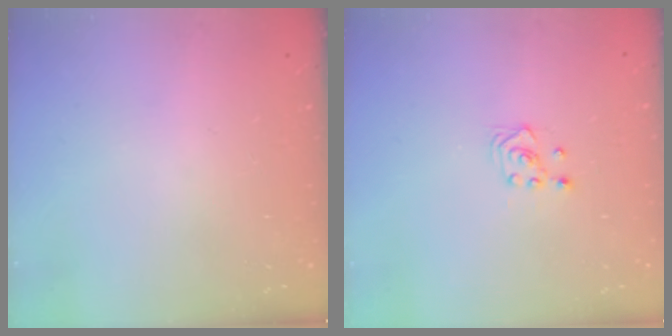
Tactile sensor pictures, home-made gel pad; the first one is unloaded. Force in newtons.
{"total": 3.0, "press": 2.6, "slide": 1.5}